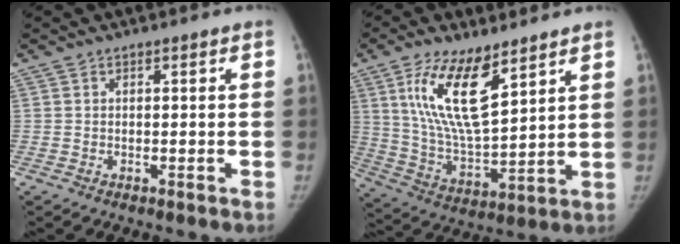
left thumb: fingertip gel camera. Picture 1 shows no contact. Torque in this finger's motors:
{"motor_torque": [0.30, 0.37, 1.90, -0.87, 0.15]}